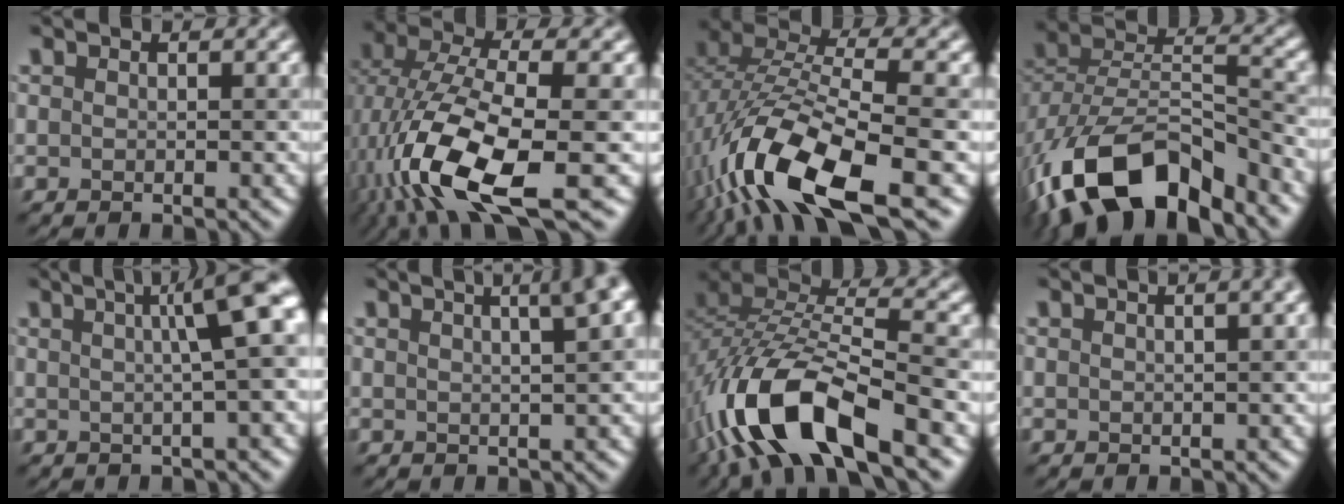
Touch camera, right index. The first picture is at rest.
{"total": 12.5, "force": [-4.1, 5.0, 10.7], "torque": [-0.225, -0.015, -0.077]}
{"total": 13.1, "force": [-6.0, 4.6, 10.7], "torque": [-0.216, -0.001, -0.114]}
{"total": 13.1, "force": [-8.1, 6.2, 8.2], "torque": [-0.158, 0.010, -0.154]}
{"total": 8.7, "force": [1.9, 2.4, 8.1], "torque": [-0.044, 0.034, 0.012]}
{"total": 8.7, "force": [4.1, 3.6, 6.7], "torque": [-0.012, 0.063, 0.016]}
{"total": 13.0, "force": [-7.1, 4.4, 9.9], "torque": [-0.206, 0.005, -0.138]}
{"total": 3.2, "force": [1.2, 1.2, 2.8], "torque": [-0.008, 0.013, -0.002]}